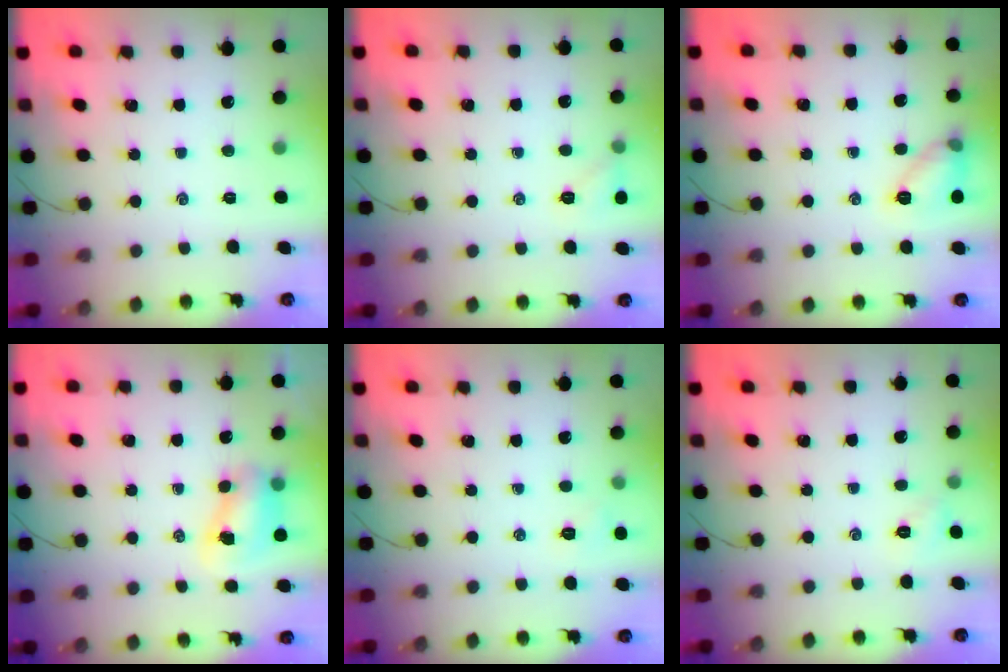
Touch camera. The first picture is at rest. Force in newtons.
{"total": 5.9, "press": 5.7, "slide": 1.5}
{"total": 9.7, "press": 9.6, "slide": 1.4}
{"total": 8.0, "press": 7.9, "slide": 1.0}
{"total": 5.4, "press": 5.3, "slide": 1.3}
{"total": 2.6, "press": 2.6, "slide": 0.6}